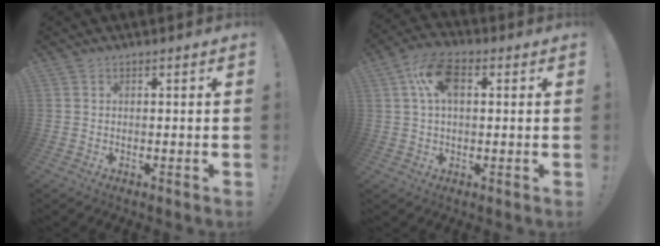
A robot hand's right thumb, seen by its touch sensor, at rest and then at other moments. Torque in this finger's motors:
{"motor_torque": [0.93, 0.92, 0.07, 0.07, 0.06]}